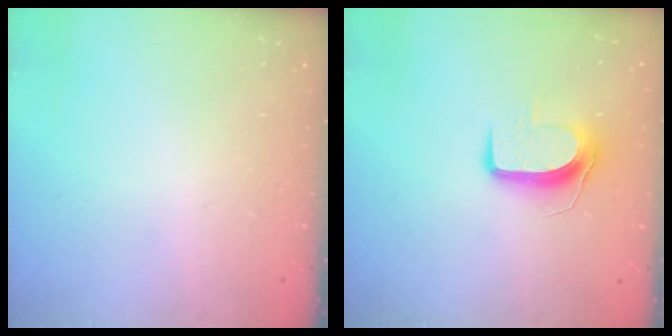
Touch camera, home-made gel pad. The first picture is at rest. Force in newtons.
{"total": 9.0, "press": 9.0, "slide": 0.2}